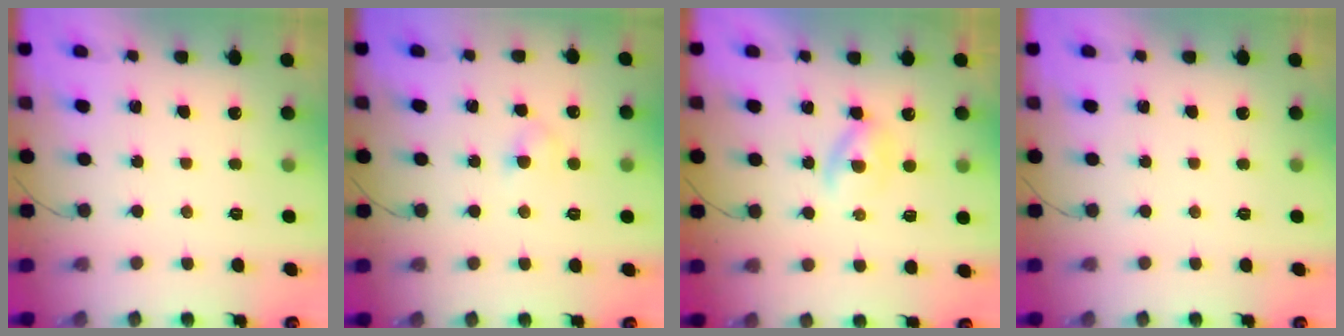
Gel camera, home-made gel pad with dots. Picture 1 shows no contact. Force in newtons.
{"total": 3.1, "press": 2.9, "slide": 1.1}
{"total": 2.4, "press": 2.2, "slide": 1.0}
{"total": 0.0}